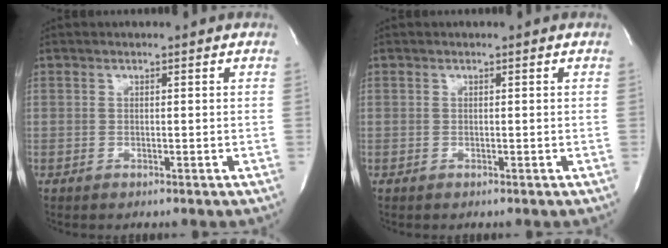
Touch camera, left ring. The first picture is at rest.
{"total": 0.0}